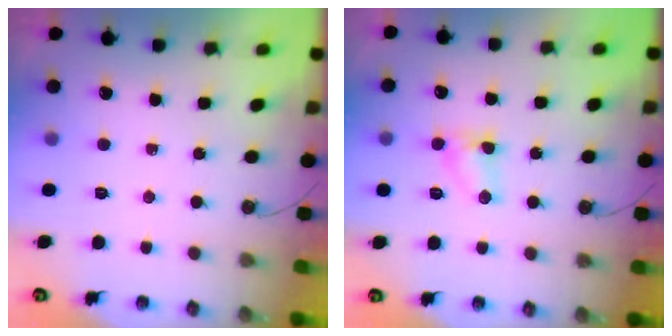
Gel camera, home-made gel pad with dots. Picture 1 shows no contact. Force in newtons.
{"total": 3.8, "press": 3.8, "slide": 0.3}